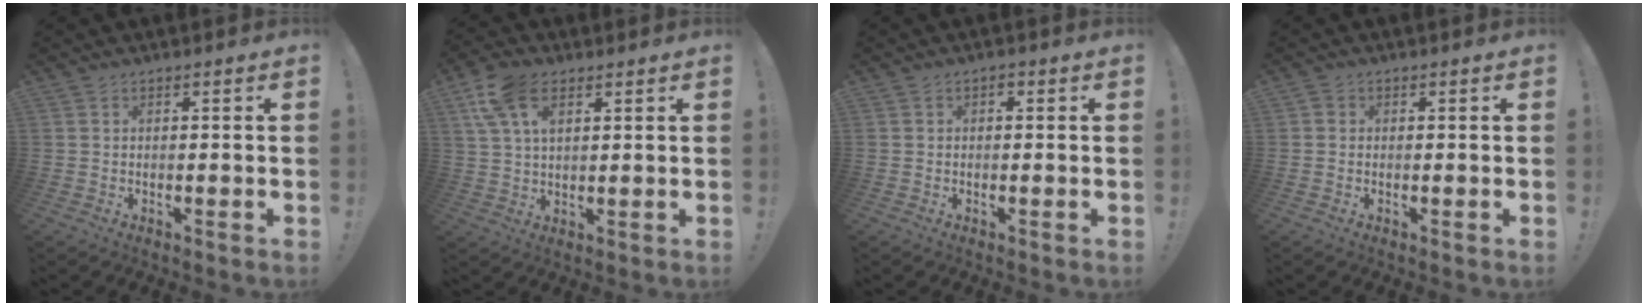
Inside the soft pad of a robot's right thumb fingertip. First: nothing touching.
{"total": 11.0, "force": [5.0, 6.2, 7.7], "torque": [-0.154, -0.006, 0.095]}
{"total": 0.9, "force": [-0.3, 0.8, 0.4], "torque": [-0.006, 0.004, -0.007]}
{"total": 1.0, "force": [0.1, 0.9, 0.4], "torque": [-0.006, 0.003, 0.002]}